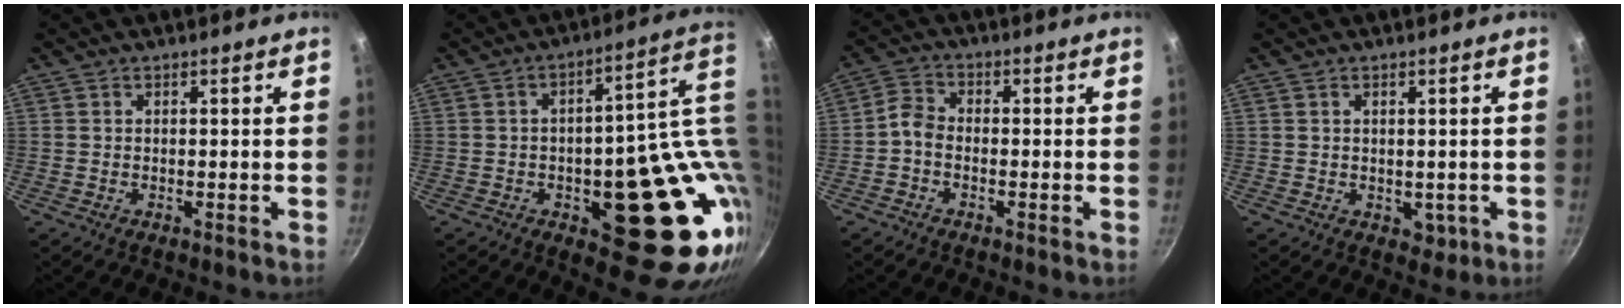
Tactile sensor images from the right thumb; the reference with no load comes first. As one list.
[{"total": 22.1, "force": [-0.9, 10.1, 19.7], "torque": [-0.197, 0.002, 0.001]}, {"total": 3.5, "force": [-1.5, 2.3, 2.1], "torque": [-0.047, 0.025, -0.042]}, {"total": 2.2, "force": [0.2, 1.6, 1.5], "torque": [-0.013, -0.001, 0.007]}]